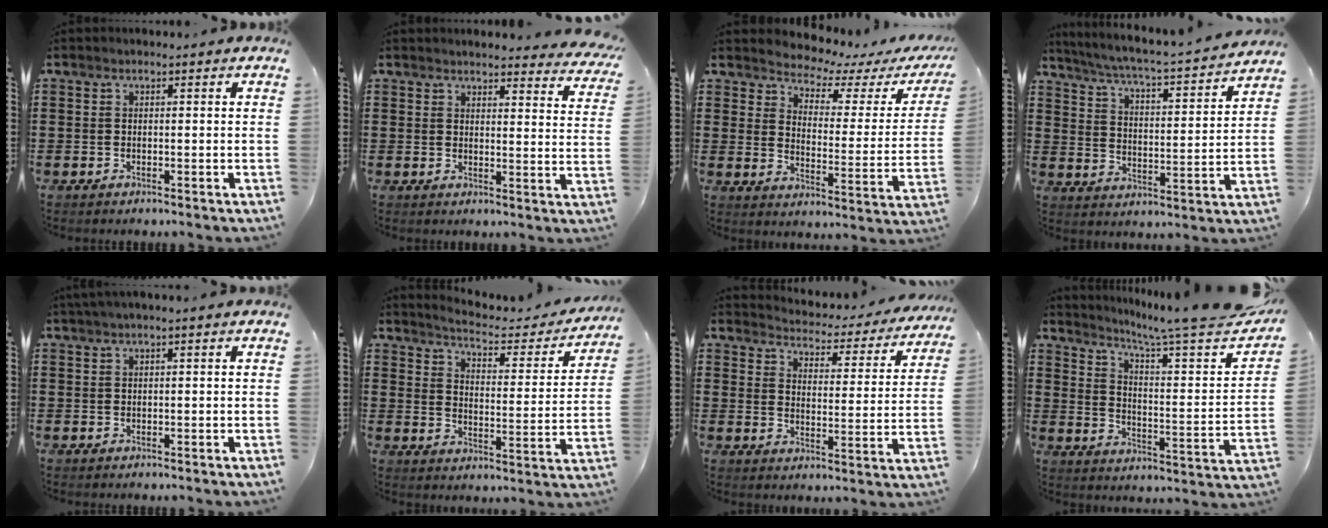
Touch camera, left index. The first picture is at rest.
{"total": 3.5, "force": [3.4, 0.1, 0.8], "torque": [-0.024, -0.017, 0.059]}
{"total": 3.3, "force": [3.1, 0.8, 0.8], "torque": [-0.040, -0.025, 0.045]}
{"total": 3.8, "force": [3.5, -0.5, 1.4], "torque": [-0.050, -0.039, 0.047]}
{"total": 1.1, "force": [0.2, -0.1, 1.0], "torque": [-0.016, -0.005, 0.005]}
{"total": 4.0, "force": [3.7, 0.1, 1.4], "torque": [-0.050, -0.030, 0.055]}
{"total": 3.2, "force": [3.2, 0.1, 0.1], "torque": [-0.027, -0.034, 0.048]}
{"total": 6.5, "force": [5.1, -0.3, 4.0], "torque": [-0.084, -0.048, 0.073]}